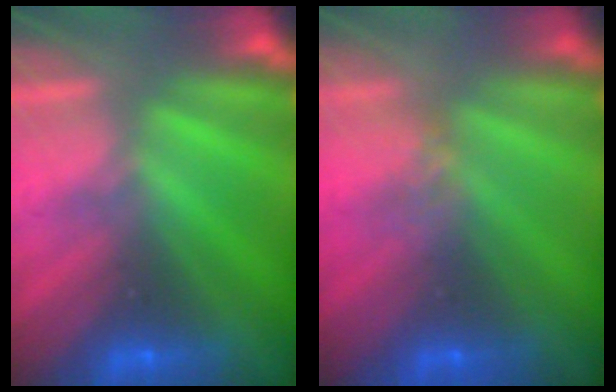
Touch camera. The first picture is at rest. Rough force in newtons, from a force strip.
{"total": 3.8}